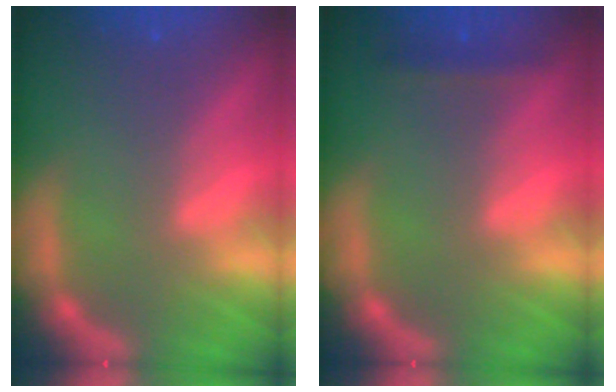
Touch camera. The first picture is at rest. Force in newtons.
{"total": 1.4}